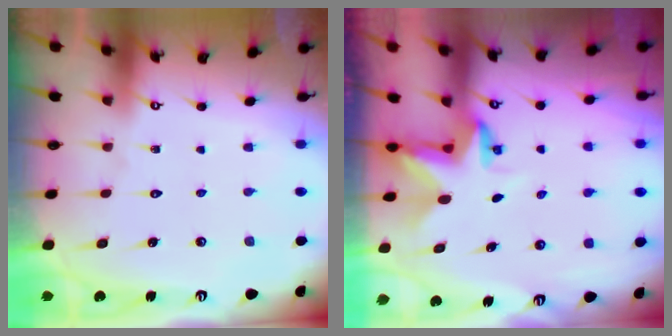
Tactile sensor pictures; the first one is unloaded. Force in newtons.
{"total": 2.8, "press": 2.8, "slide": 0.2}